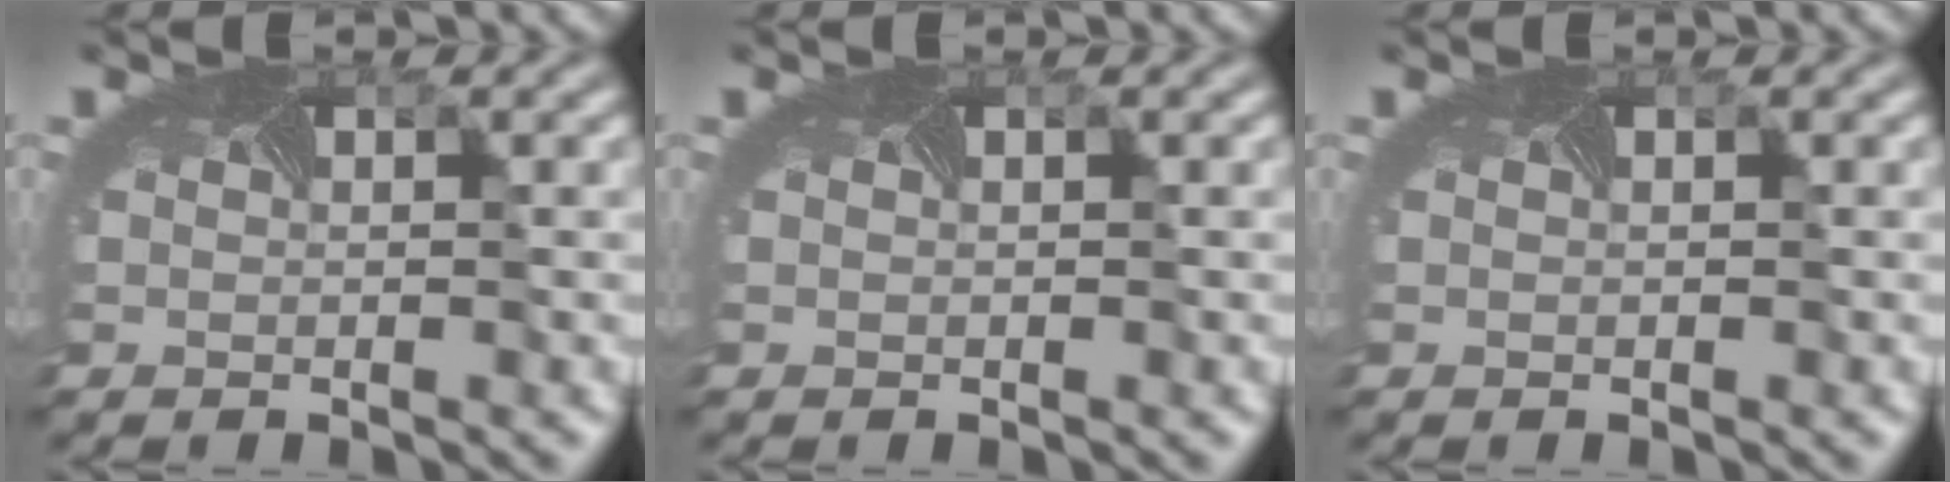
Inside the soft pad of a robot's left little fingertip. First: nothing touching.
{"total": 0.0}
{"total": 0.0}